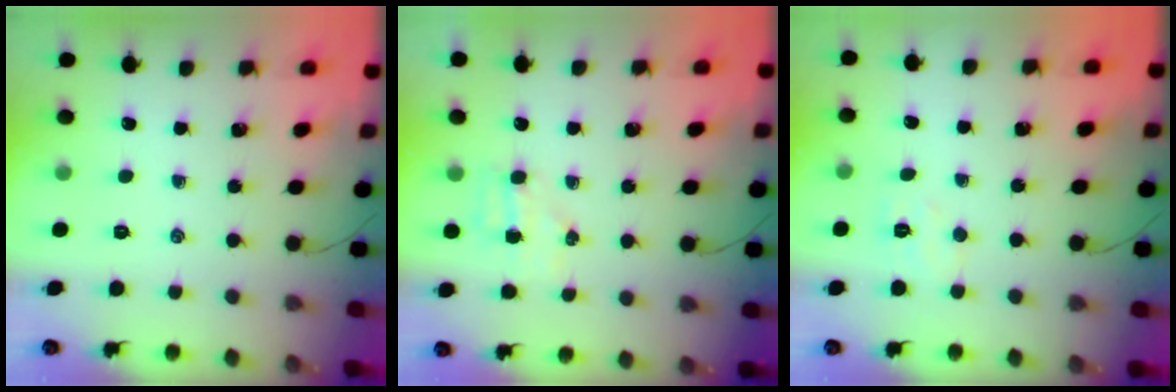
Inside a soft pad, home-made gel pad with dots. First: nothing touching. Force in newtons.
{"total": 4.7, "press": 4.6, "slide": 1.2}
{"total": 4.7, "press": 4.5, "slide": 1.1}